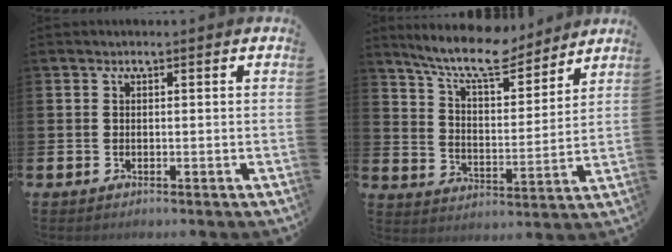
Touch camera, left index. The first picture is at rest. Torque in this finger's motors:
{"motor_torque": [0.84, -0.86, 0.71, 0.21]}